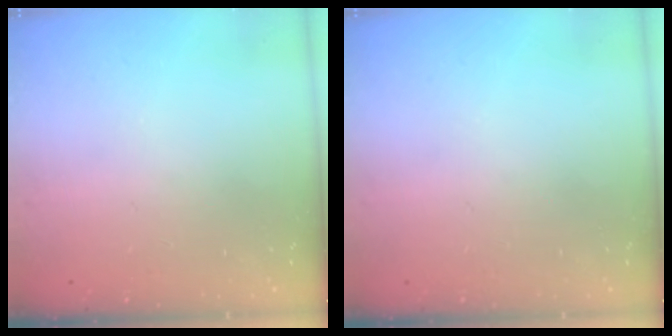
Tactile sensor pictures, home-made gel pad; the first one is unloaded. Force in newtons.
{"total": 0.0}